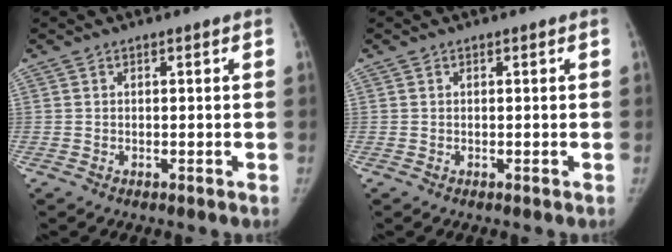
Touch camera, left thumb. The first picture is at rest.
{"total": 0.0}